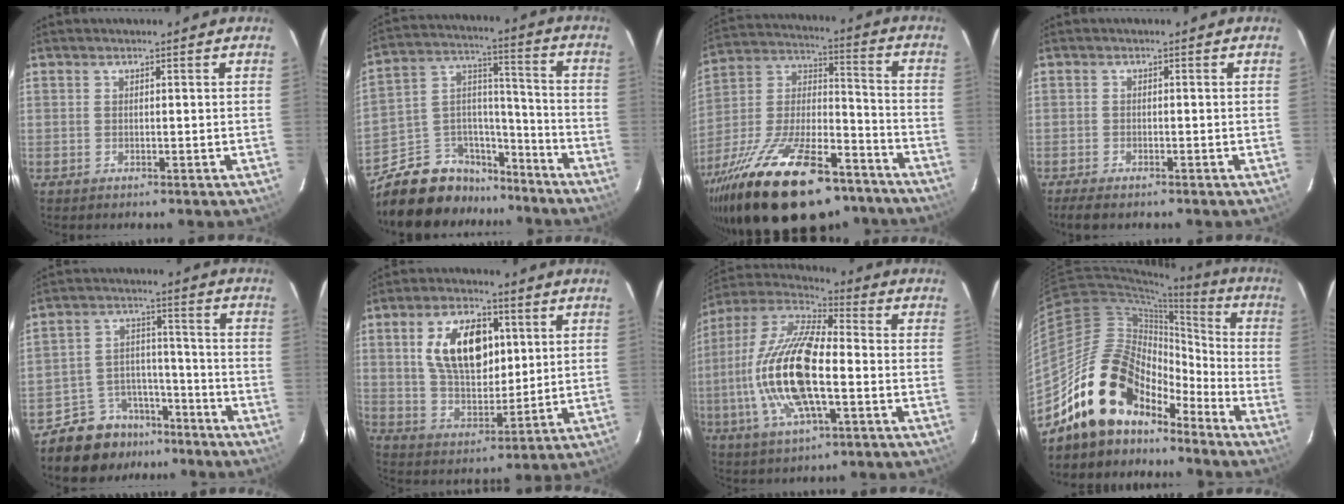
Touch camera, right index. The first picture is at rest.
{"total": 20.1, "force": [-15.1, 11.0, 7.5], "torque": [-0.172, 0.074, -0.233]}
{"total": 31.9, "force": [-22.0, 12.5, 19.5], "torque": [-0.365, -0.009, -0.337]}
{"total": 3.7, "force": [-2.9, 1.0, 2.0], "torque": [-0.050, -0.013, -0.052]}
{"total": 10.4, "force": [-8.3, 6.2, 1.3], "torque": [-0.036, 0.048, -0.121]}
{"total": 14.6, "force": [4.3, 8.3, 11.2], "torque": [-0.200, 0.015, 0.086]}
{"total": 20.4, "force": [-3.2, 7.4, 18.8], "torque": [-0.382, -0.004, -0.070]}
{"total": 17.2, "force": [-12.9, 9.0, 6.9], "torque": [-0.132, 0.028, -0.223]}